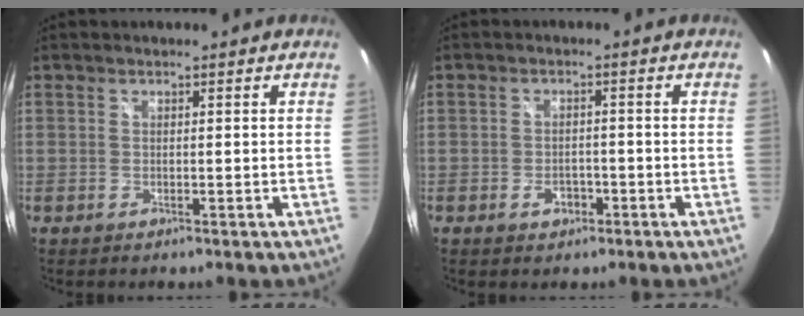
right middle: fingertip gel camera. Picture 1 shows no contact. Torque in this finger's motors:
{"motor_torque": [0.72, -0.65, 0.05, 0.01]}